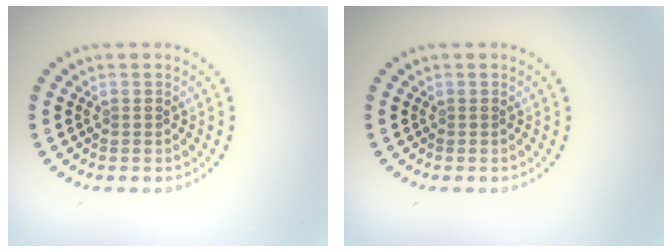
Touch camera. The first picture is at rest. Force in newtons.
{"total": 0.0}